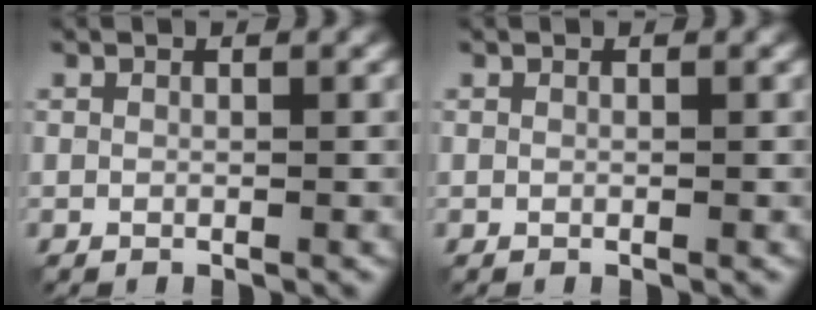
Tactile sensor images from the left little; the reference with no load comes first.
{"total": 0.0}